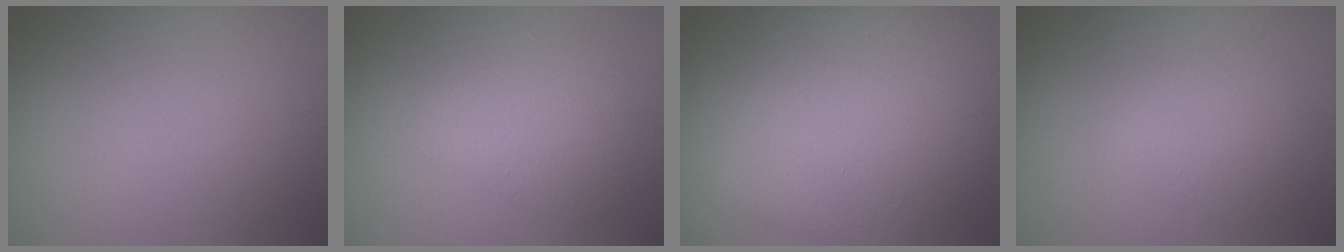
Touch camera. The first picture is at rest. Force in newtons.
{"total": 3.9, "press": 3.9, "slide": 0.3}
{"total": 12.3, "press": 12.2, "slide": 0.8}
{"total": 2.4, "press": 2.4, "slide": 0.2}